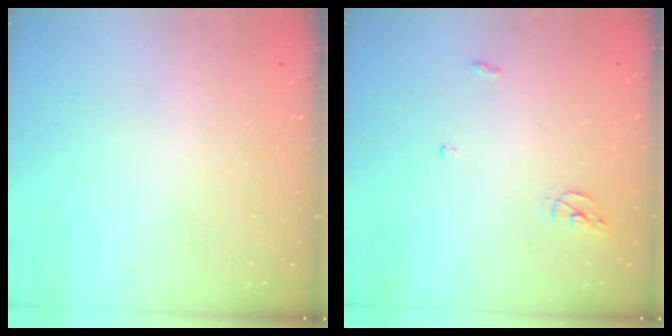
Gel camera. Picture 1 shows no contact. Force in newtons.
{"total": 5.5, "press": 5.5, "slide": 0.2}